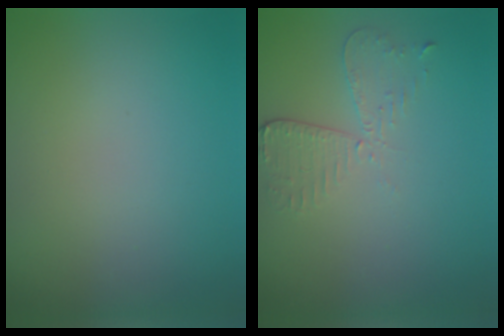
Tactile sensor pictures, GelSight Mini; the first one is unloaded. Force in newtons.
{"total": 2.6, "press": 2.3, "slide": 1.3}